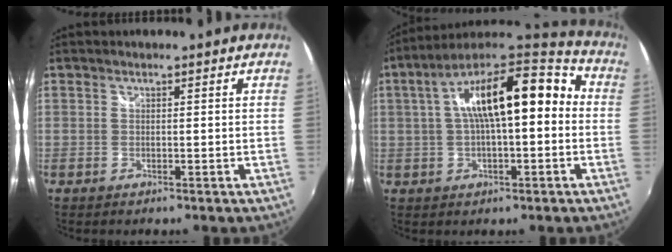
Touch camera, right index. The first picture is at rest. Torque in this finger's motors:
{"motor_torque": [0.80, -0.06, 1.05, 0.21]}